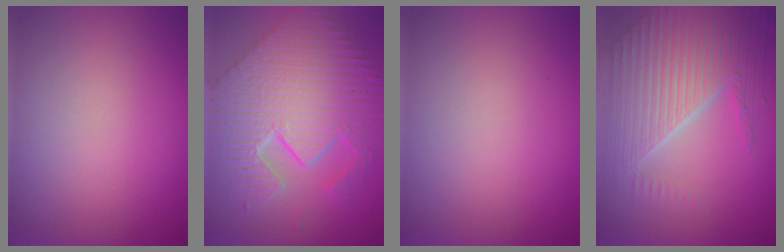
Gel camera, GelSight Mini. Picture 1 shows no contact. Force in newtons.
{"total": 11.5, "press": 7.7, "slide": 8.5}
{"total": 0.0}
{"total": 7.7, "press": 5.8, "slide": 5.2}